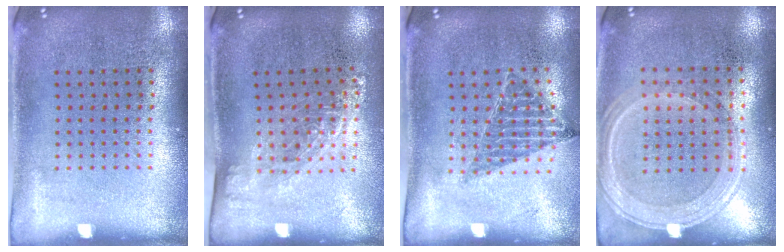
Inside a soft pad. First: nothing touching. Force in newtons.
{"total": 1.3, "press": 1.0, "slide": 0.9}
{"total": 0.9, "press": 0.9, "slide": 0.1}
{"total": 1.2, "press": 1.2, "slide": 0.3}